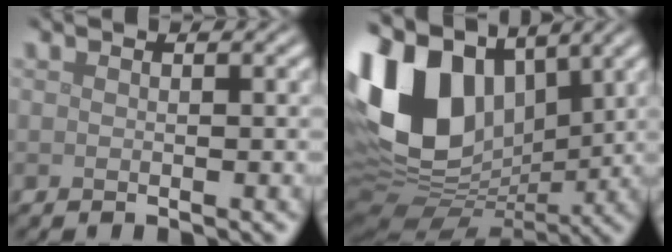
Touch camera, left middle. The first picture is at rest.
{"total": 15.1, "force": [4.1, 10.1, 10.4], "torque": [-0.234, 0.023, 0.064]}